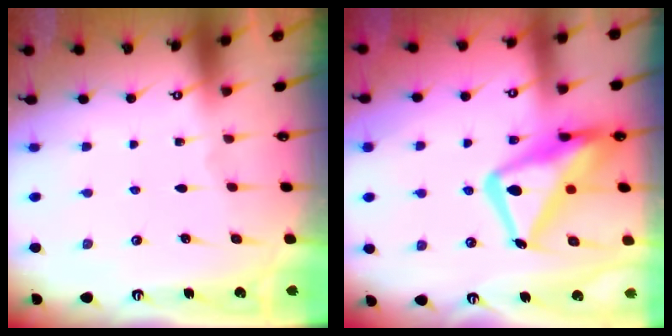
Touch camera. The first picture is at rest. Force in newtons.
{"total": 19.4, "press": 19.3, "slide": 1.7}